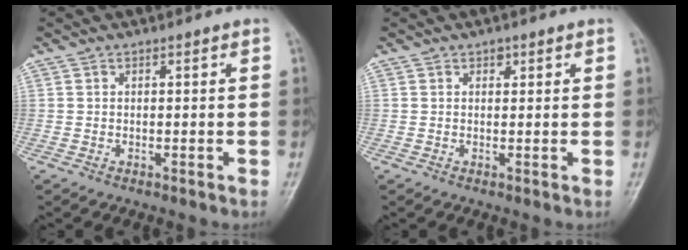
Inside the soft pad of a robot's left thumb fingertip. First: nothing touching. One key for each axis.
{"total": 1.1, "fx": 0.6, "fy": 0.8, "fz": 0.5, "tx": 0.003, "ty": 0.001, "tz": 0.005}